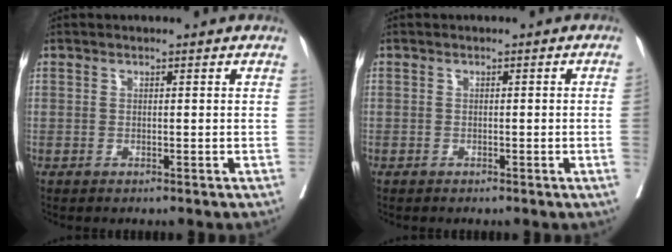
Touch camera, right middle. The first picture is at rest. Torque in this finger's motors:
{"motor_torque": [1.22, -0.92, -0.01, -0.21]}